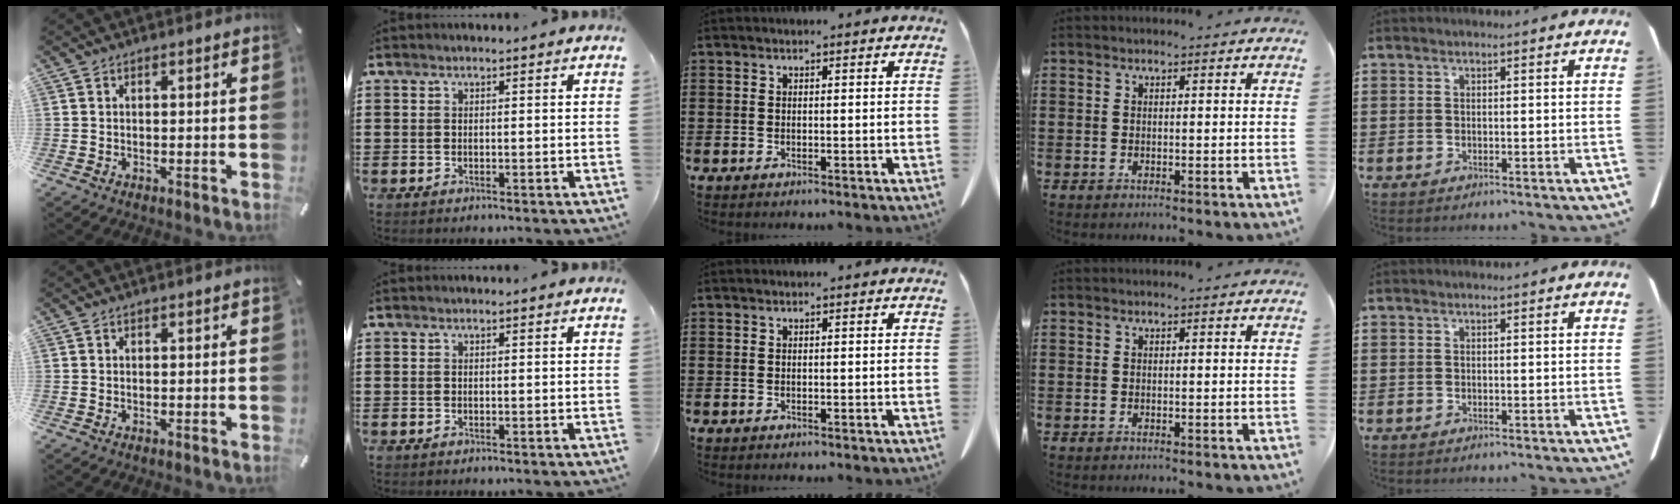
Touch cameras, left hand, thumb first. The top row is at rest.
{}